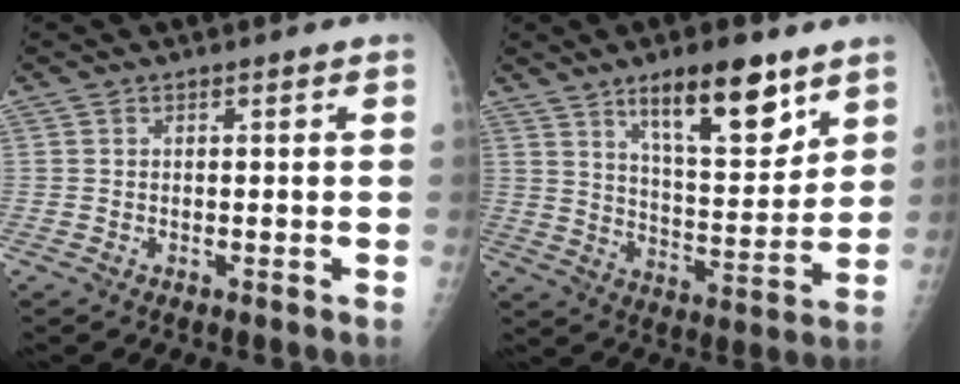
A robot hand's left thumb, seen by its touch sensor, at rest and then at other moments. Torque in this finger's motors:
{"motor_torque": [3.07, 1.93, 1.40, -0.66, 0.37]}